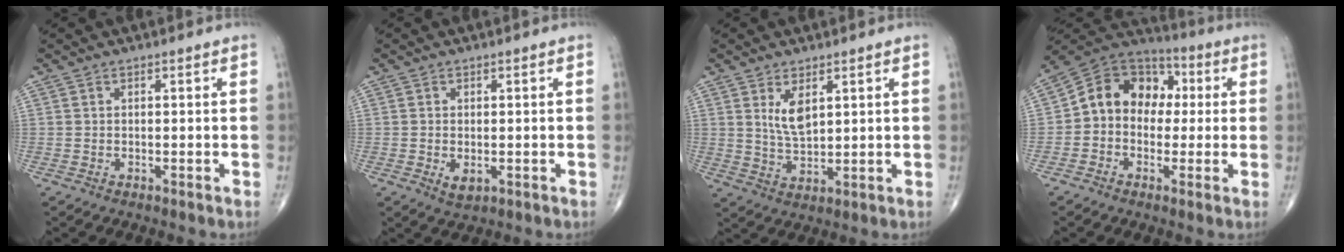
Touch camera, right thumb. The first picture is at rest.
{"total": 2.4, "force": [-0.4, 1.4, 1.9], "torque": [-0.030, -0.006, -0.003]}
{"total": 5.4, "force": [2.3, 2.4, 4.3], "torque": [-0.074, -0.020, 0.051]}
{"total": 12.5, "force": [0.6, 10.2, 7.3], "torque": [-0.082, 0.042, -0.007]}